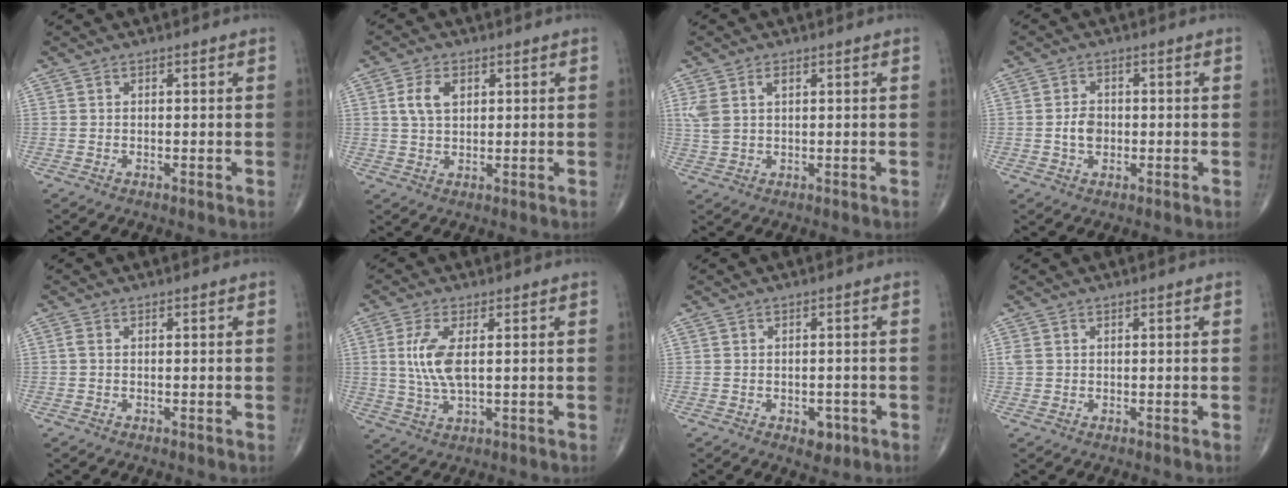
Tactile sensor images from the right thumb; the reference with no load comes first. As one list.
[{"total": 5.3, "force": [1.6, 3.3, 3.9], "torque": [-0.070, 0.001, 0.028]}, {"total": 4.6, "force": [1.6, 2.7, 3.4], "torque": [-0.084, 0.009, 0.039]}, {"total": 3.8, "force": [-0.5, 2.8, 2.5], "torque": [-0.038, 0.005, -0.010]}, {"total": 0.7, "force": [0.0, 0.3, 0.6], "torque": [-0.014, -0.001, -0.003]}, {"total": 7.4, "force": [1.1, 2.7, 6.8], "torque": [-0.158, -0.008, 0.026]}, {"total": 3.1, "force": [-1.4, 2.0, 1.9], "torque": [-0.009, 0.003, -0.014]}, {"total": 1.4, "force": [0.3, 1.1, 0.7], "torque": [-0.017, 0.006, 0.010]}]